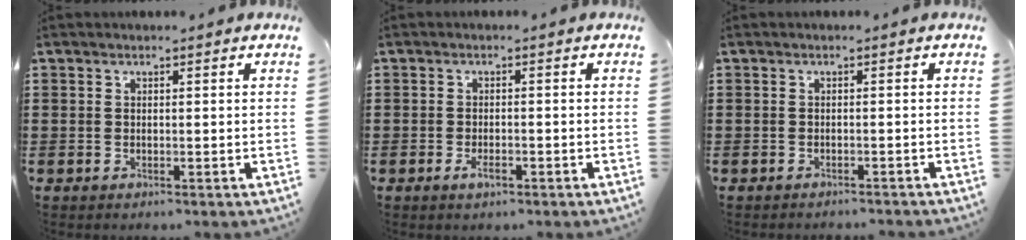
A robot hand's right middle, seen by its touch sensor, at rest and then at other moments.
{"total": 1.9, "force": [-0.9, 0.7, 1.5], "torque": [-0.036, -0.003, -0.018]}
{"total": 0.8, "force": [-0.8, -0.1, 0.1], "torque": [-0.004, -0.002, -0.015]}